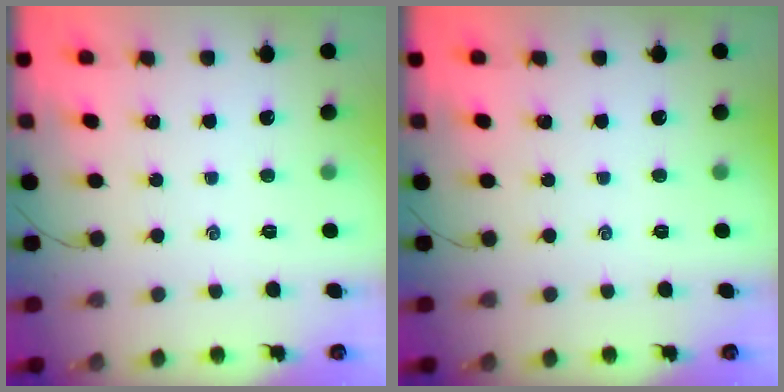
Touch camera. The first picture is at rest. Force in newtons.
{"total": 0.0}